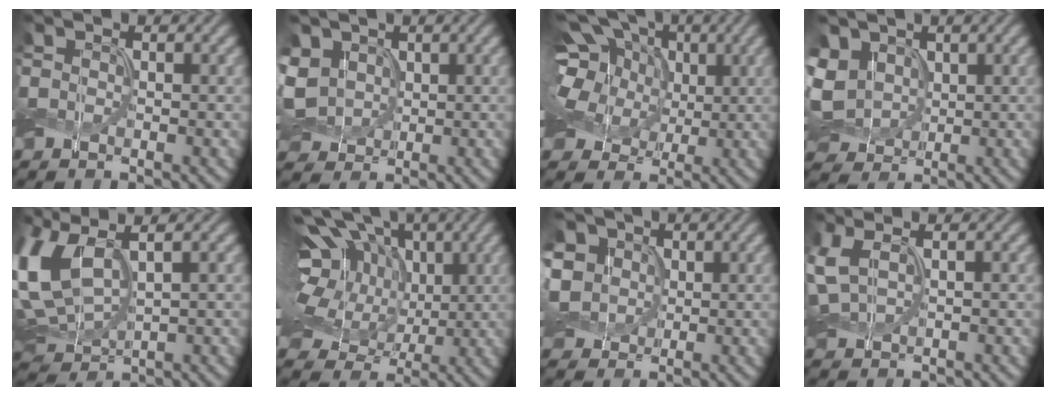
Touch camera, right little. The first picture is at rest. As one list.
[{"total": 5.0, "force": [1.1, 4.1, 2.7], "torque": [-0.077, 0.012, 0.017]}, {"total": 12.9, "force": [2.9, 10.4, 7.1], "torque": [-0.165, 0.045, 0.031]}, {"total": 6.3, "force": [1.2, 5.0, 3.7], "torque": [-0.098, 0.010, 0.023]}, {"total": 9.3, "force": [2.4, 4.6, 7.7], "torque": [-0.206, 0.015, 0.050]}, {"total": 13.9, "force": [3.5, 10.1, 8.9], "torque": [-0.185, 0.035, 0.037]}, {"total": 6.9, "force": [1.8, 5.7, 3.6], "torque": [-0.099, 0.034, 0.015]}, {"total": 3.3, "force": [0.9, 1.7, 2.7], "torque": [-0.075, 0.014, 0.020]}]